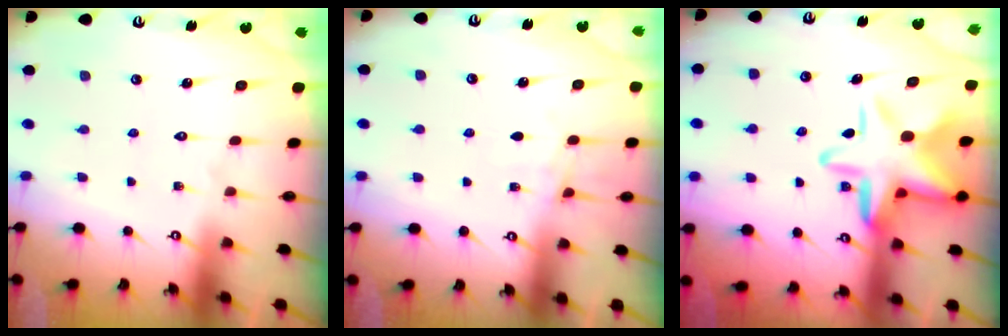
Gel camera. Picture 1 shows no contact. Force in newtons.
{"total": 4.8, "press": 4.7, "slide": 0.5}
{"total": 14.0, "press": 13.7, "slide": 2.5}